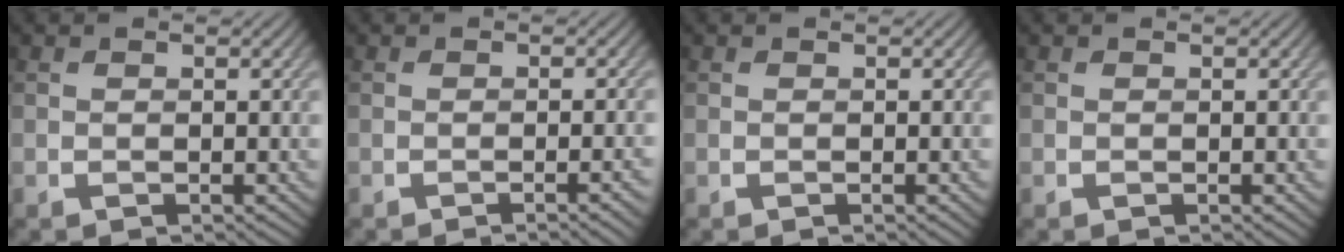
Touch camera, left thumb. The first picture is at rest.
{"total": 2.5, "force": [-1.1, 0.5, 2.2], "torque": [-0.022, 0.006, -0.022]}
{"total": 0.0}
{"total": 0.0}